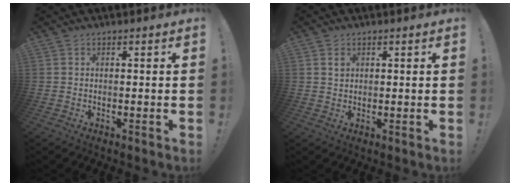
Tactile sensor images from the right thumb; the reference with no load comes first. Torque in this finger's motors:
{"motor_torque": [-0.26, 0.07, -0.10, -0.11, 0.02]}